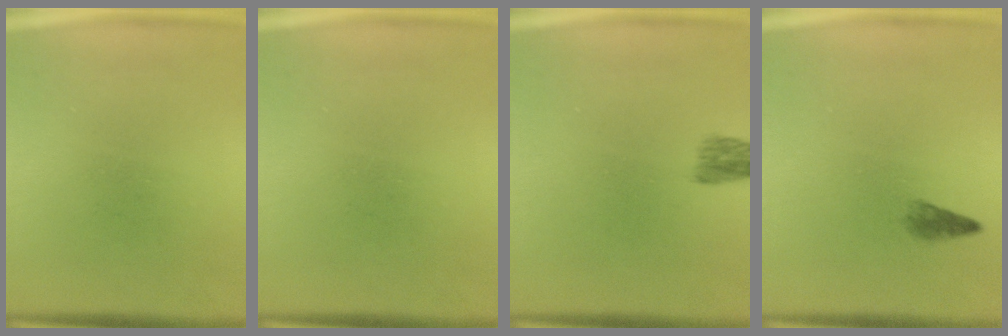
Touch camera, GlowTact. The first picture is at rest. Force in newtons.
{"total": 0.0}
{"total": 2.5}
{"total": 1.2}